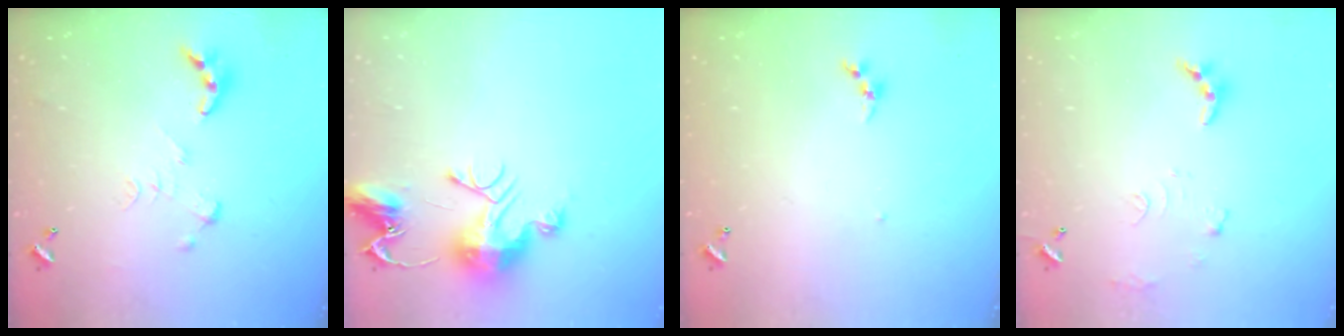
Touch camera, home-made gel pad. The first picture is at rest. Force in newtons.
{"total": 12.0, "press": 12.0, "slide": 1.1}
{"total": 3.8, "press": 3.8, "slide": 0.3}
{"total": 9.3, "press": 9.3, "slide": 0.6}